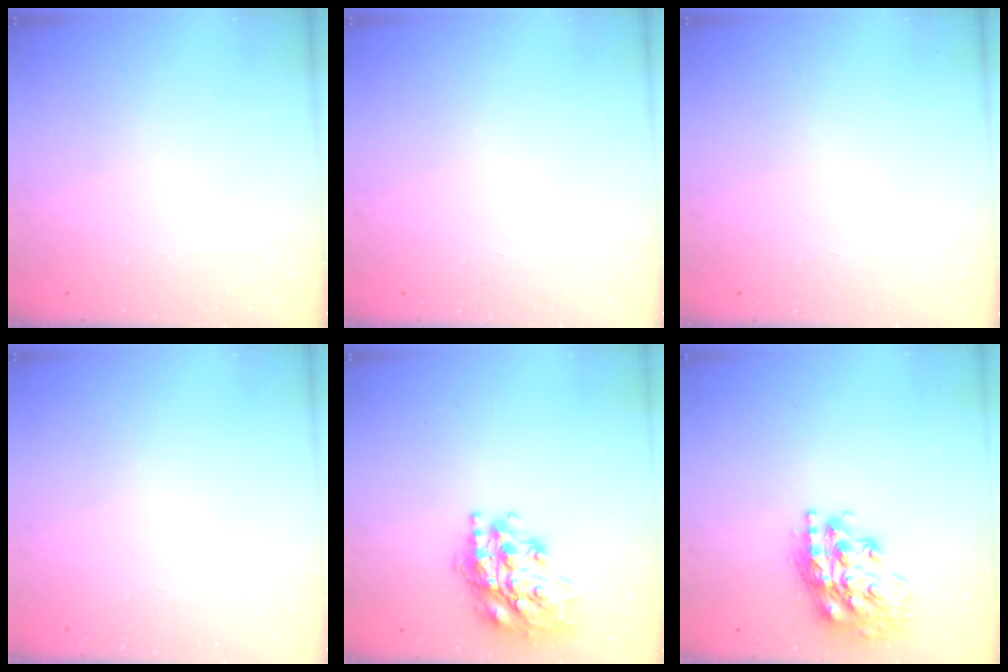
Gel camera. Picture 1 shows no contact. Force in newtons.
{"total": 0.0}
{"total": 0.0}
{"total": 0.0}
{"total": 20.3, "press": 20.3, "slide": 1.6}
{"total": 18.4, "press": 18.3, "slide": 1.7}